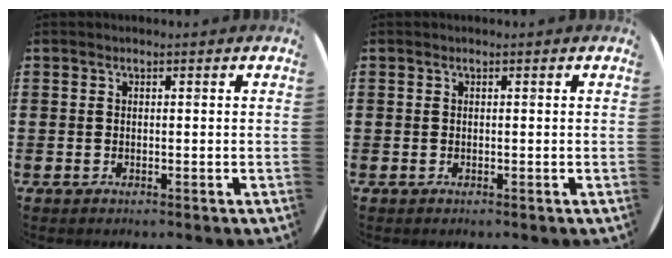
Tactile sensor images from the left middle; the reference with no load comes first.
{"total": 0.0}